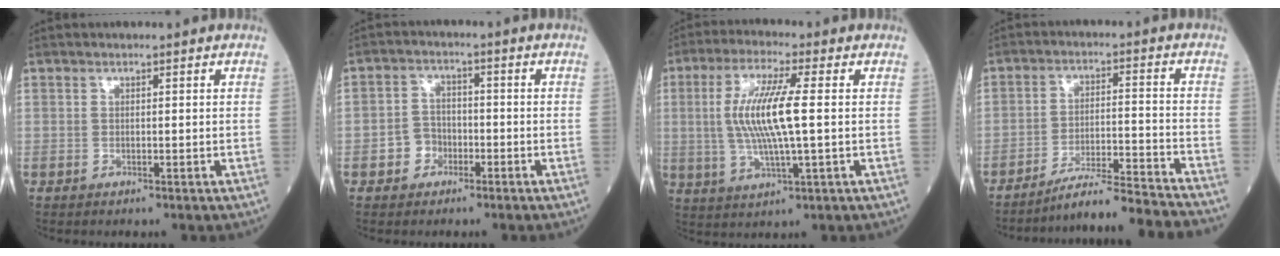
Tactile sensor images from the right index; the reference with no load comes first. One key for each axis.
{"total": 3.8, "fx": -1.8, "fy": 3.2, "fz": 1.1, "tx": -0.016, "ty": 0.015, "tz": -0.036}
{"total": 10.4, "fx": 0.7, "fy": 1.0, "fz": 10.4, "tx": -0.214, "ty": 0.001, "tz": 0.013}
{"total": 12.1, "fx": -11.5, "fy": -2.1, "fz": 3.1, "tx": -0.030, "ty": 0.003, "tz": -0.189}